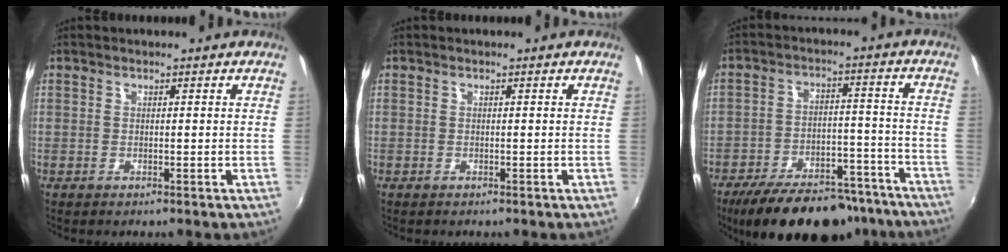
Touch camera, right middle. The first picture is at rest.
{"total": 0.0}
{"total": 22.5, "force": [-18.4, 8.3, 10.0], "torque": [-0.181, 0.008, -0.245]}